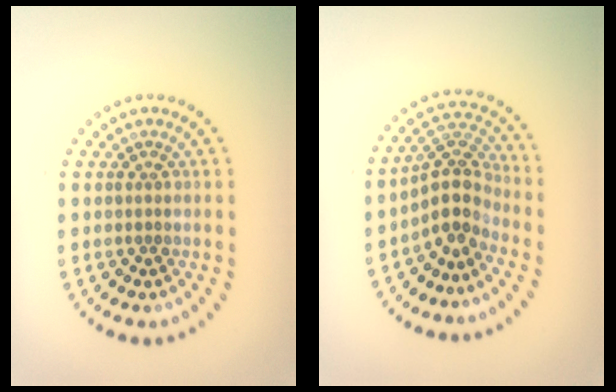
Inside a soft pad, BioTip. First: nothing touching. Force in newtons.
{"total": 3.7, "press": 2.8, "slide": 2.5}